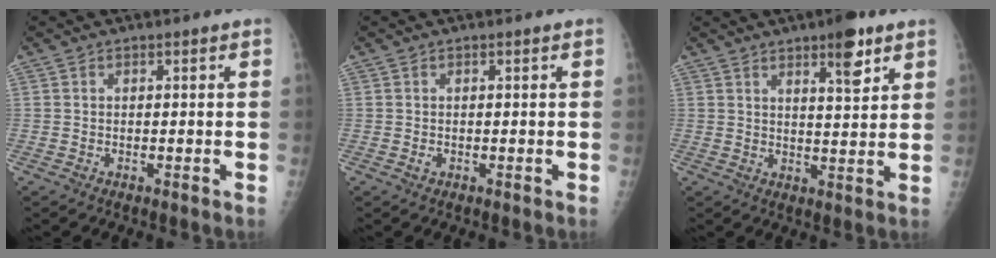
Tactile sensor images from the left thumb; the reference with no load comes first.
{"total": 0.8, "force": [-0.1, 0.6, 0.6], "torque": [-0.006, 0.000, 0.000]}
{"total": 7.4, "force": [4.5, 2.0, 5.5], "torque": [-0.069, -0.026, 0.063]}